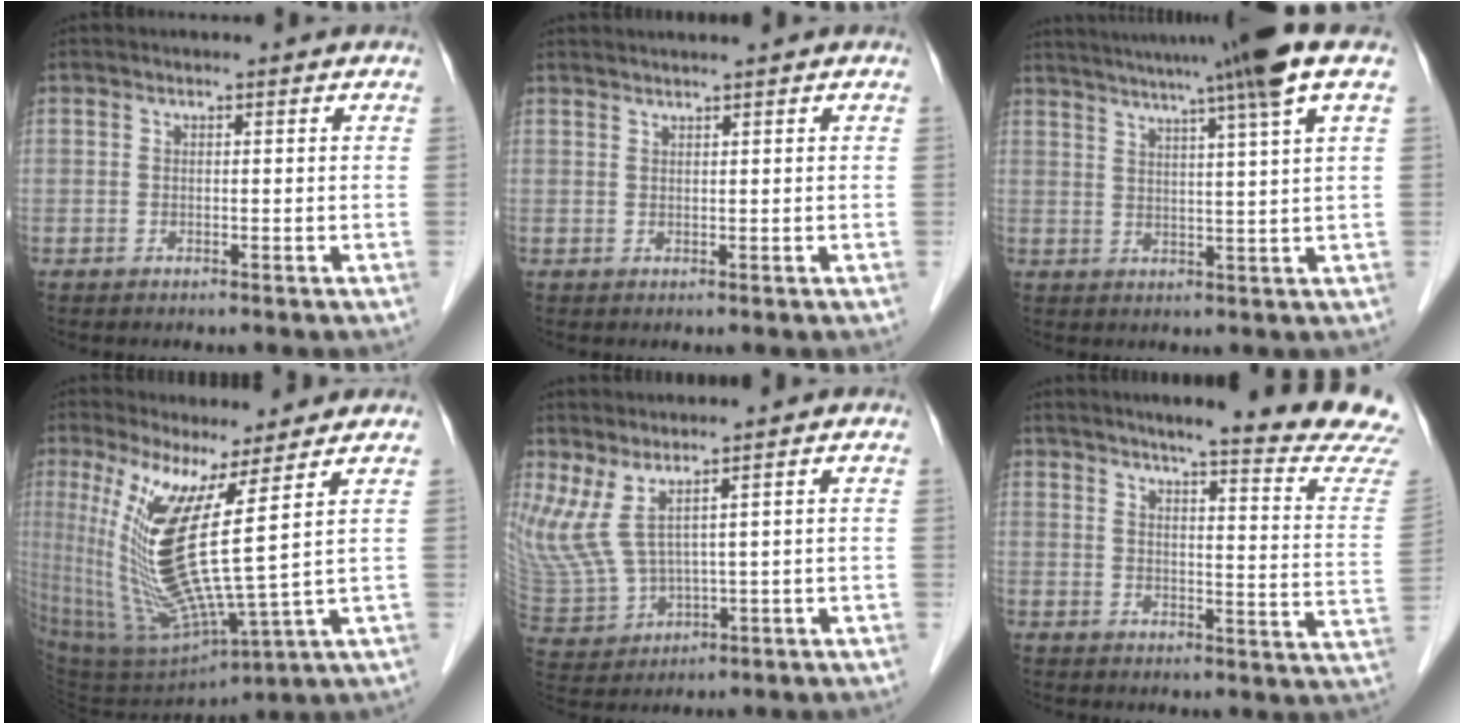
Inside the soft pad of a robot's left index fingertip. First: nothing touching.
{"total": 1.8, "force": [1.6, -0.4, 0.6], "torque": [-0.007, 0.014, 0.034]}
{"total": 14.9, "force": [11.4, -2.8, 9.2], "torque": [-0.151, -0.007, 0.154]}
{"total": 14.2, "force": [4.2, -0.1, 13.6], "torque": [-0.286, -0.034, 0.092]}
{"total": 10.4, "force": [5.1, 3.8, 8.3], "torque": [-0.224, -0.015, 0.124]}
{"total": 19.1, "force": [17.1, -1.8, 8.2], "torque": [-0.115, -0.092, 0.197]}